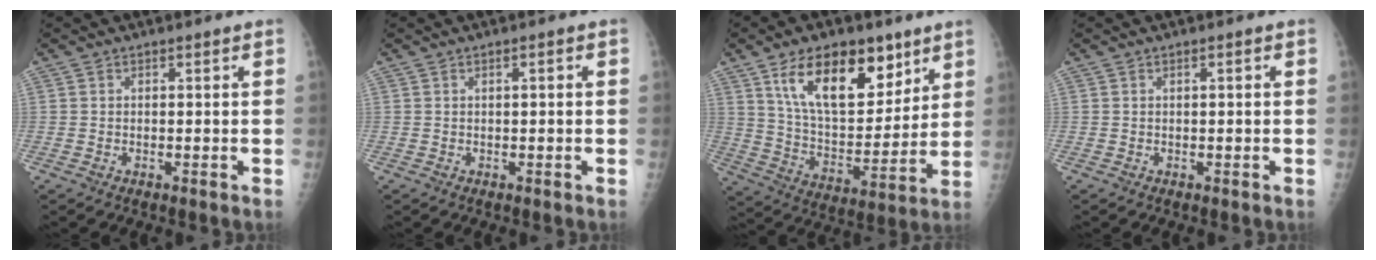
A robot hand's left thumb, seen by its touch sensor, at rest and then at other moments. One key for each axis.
{"total": 1.4, "fx": 0.3, "fy": 0.4, "fz": 1.3, "tx": -0.019, "ty": 0.003, "tz": 0.004}
{"total": 20.0, "fx": 10.9, "fy": 10.3, "fz": 13.2, "tx": -0.166, "ty": -0.051, "tz": 0.194}
{"total": 0.9, "fx": 0.2, "fy": 0.2, "fz": 0.8, "tx": -0.015, "ty": 0.002, "tz": 0.003}